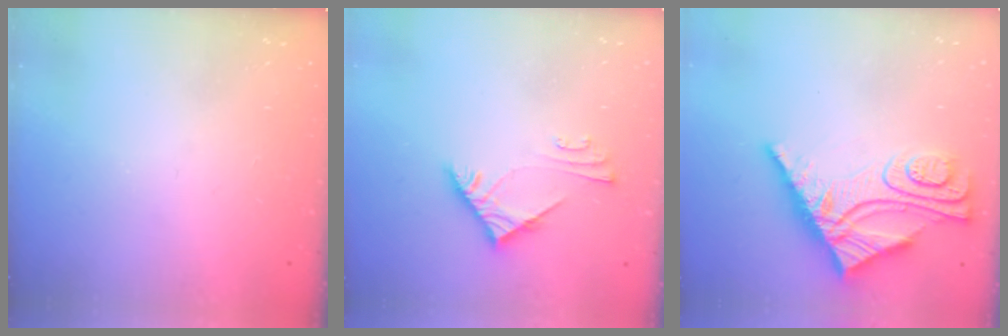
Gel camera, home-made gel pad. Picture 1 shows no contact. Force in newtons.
{"total": 6.0, "press": 6.0, "slide": 0.7}
{"total": 12.9, "press": 12.8, "slide": 1.3}